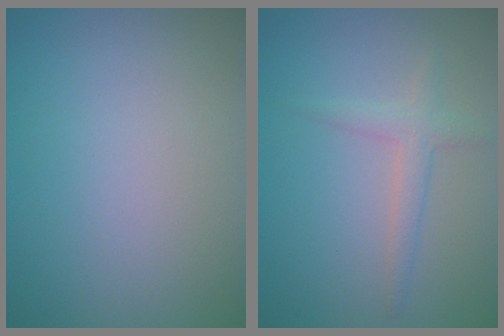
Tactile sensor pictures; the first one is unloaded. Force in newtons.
{"total": 1.2, "press": 1.2, "slide": 0.1}